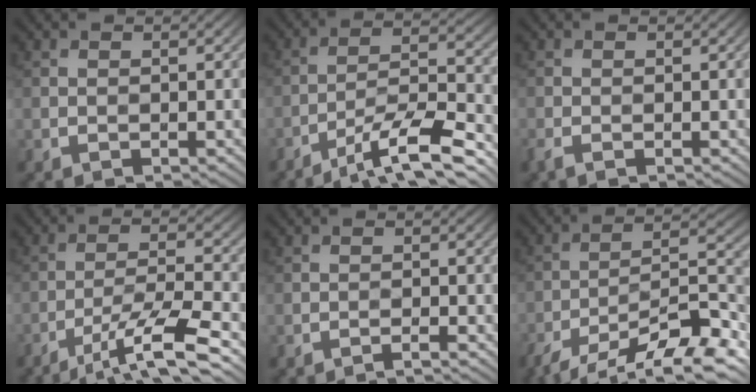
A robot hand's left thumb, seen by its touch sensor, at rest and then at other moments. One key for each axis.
{"total": 11.9, "fx": -8.6, "fy": 2.4, "fz": 7.9, "tx": -0.141, "ty": 0.007, "tz": -0.147}
{"total": 1.0, "fx": -0.8, "fy": 0.2, "fz": 0.7, "tx": -0.020, "ty": -0.003, "tz": -0.020}
{"total": 10.7, "fx": -7.0, "fy": 1.8, "fz": 7.8, "tx": -0.143, "ty": 0.003, "tz": -0.124}
{"total": 1.2, "fx": -1.0, "fy": 0.0, "fz": 0.7, "tx": -0.009, "ty": 0.003, "tz": -0.021}
{"total": 15.4, "fx": -10.9, "fy": 4.5, "fz": 9.9, "tx": -0.184, "ty": -0.010, "tz": -0.186}